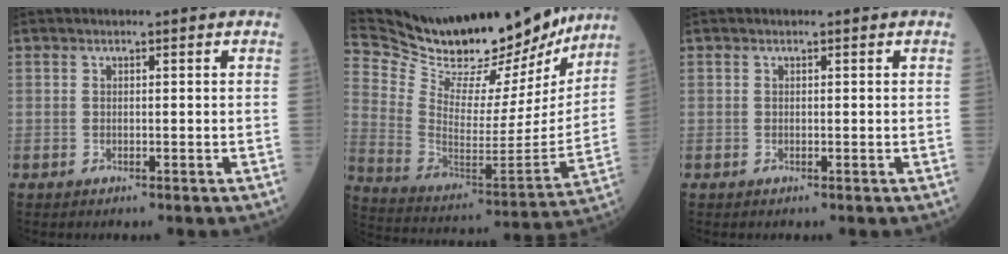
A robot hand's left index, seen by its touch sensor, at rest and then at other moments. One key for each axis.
{"total": 27.9, "fx": 25.2, "fy": 6.9, "fz": 9.8, "tx": -0.180, "ty": -0.040, "tz": 0.377}
{"total": 0.0}